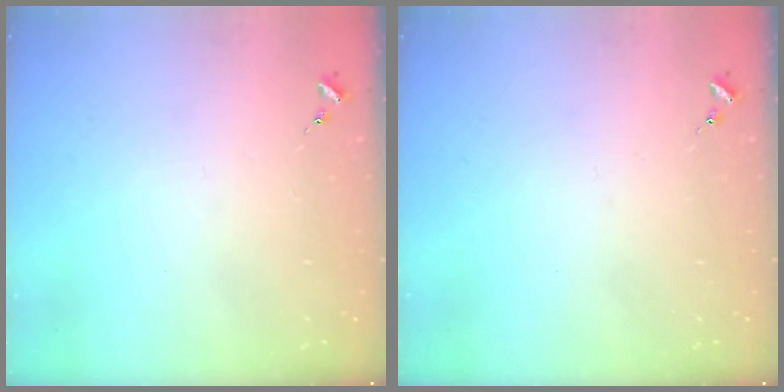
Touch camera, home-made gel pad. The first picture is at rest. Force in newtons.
{"total": 0.0}